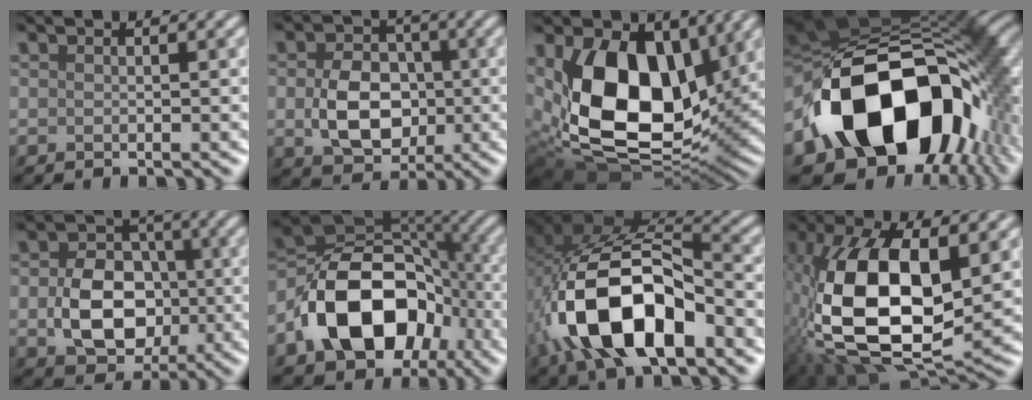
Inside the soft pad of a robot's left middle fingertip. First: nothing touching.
{"total": 6.3, "force": [-0.6, 4.7, 4.2], "torque": [-0.083, -0.006, -0.004]}
{"total": 13.8, "force": [2.6, 8.9, 10.3], "torque": [-0.194, -0.024, 0.051]}
{"total": 17.9, "force": [-3.8, 12.6, 12.2], "torque": [-0.225, -0.019, -0.061]}
{"total": 7.3, "force": [-1.0, 5.5, 4.6], "torque": [-0.084, -0.002, -0.012]}
{"total": 12.9, "force": [-4.4, 8.7, 8.5], "torque": [-0.155, 0.007, -0.086]}
{"total": 13.5, "force": [-4.6, 7.2, 10.5], "torque": [-0.205, 0.002, -0.086]}
{"total": 14.5, "force": [-0.3, 7.4, 12.5], "torque": [-0.270, -0.007, -0.001]}